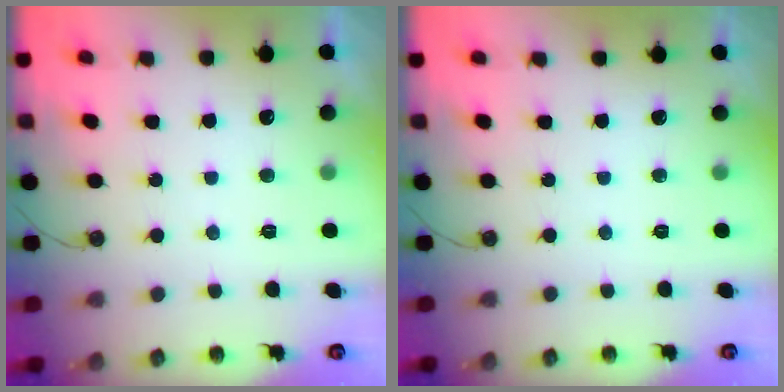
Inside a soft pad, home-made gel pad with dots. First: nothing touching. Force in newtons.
{"total": 0.0}